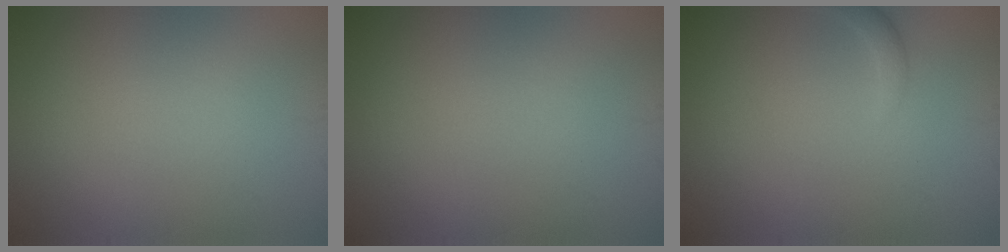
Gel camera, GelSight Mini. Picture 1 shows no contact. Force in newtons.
{"total": 0.0}
{"total": 0.9, "press": 0.9, "slide": 0.1}